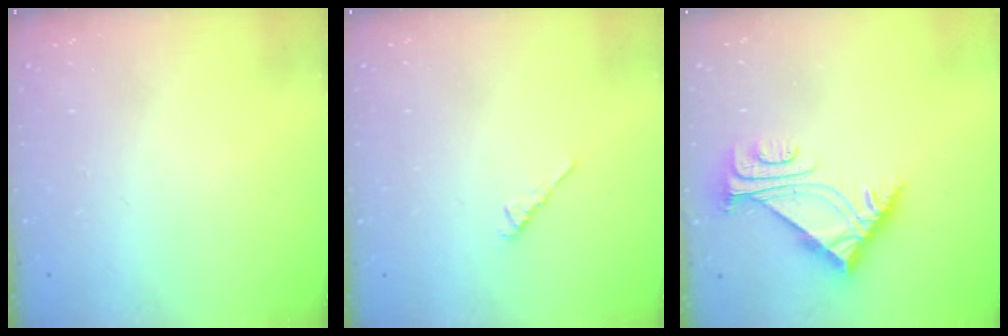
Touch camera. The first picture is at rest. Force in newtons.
{"total": 3.1, "press": 3.0, "slide": 0.8}
{"total": 5.7, "press": 5.7, "slide": 0.6}